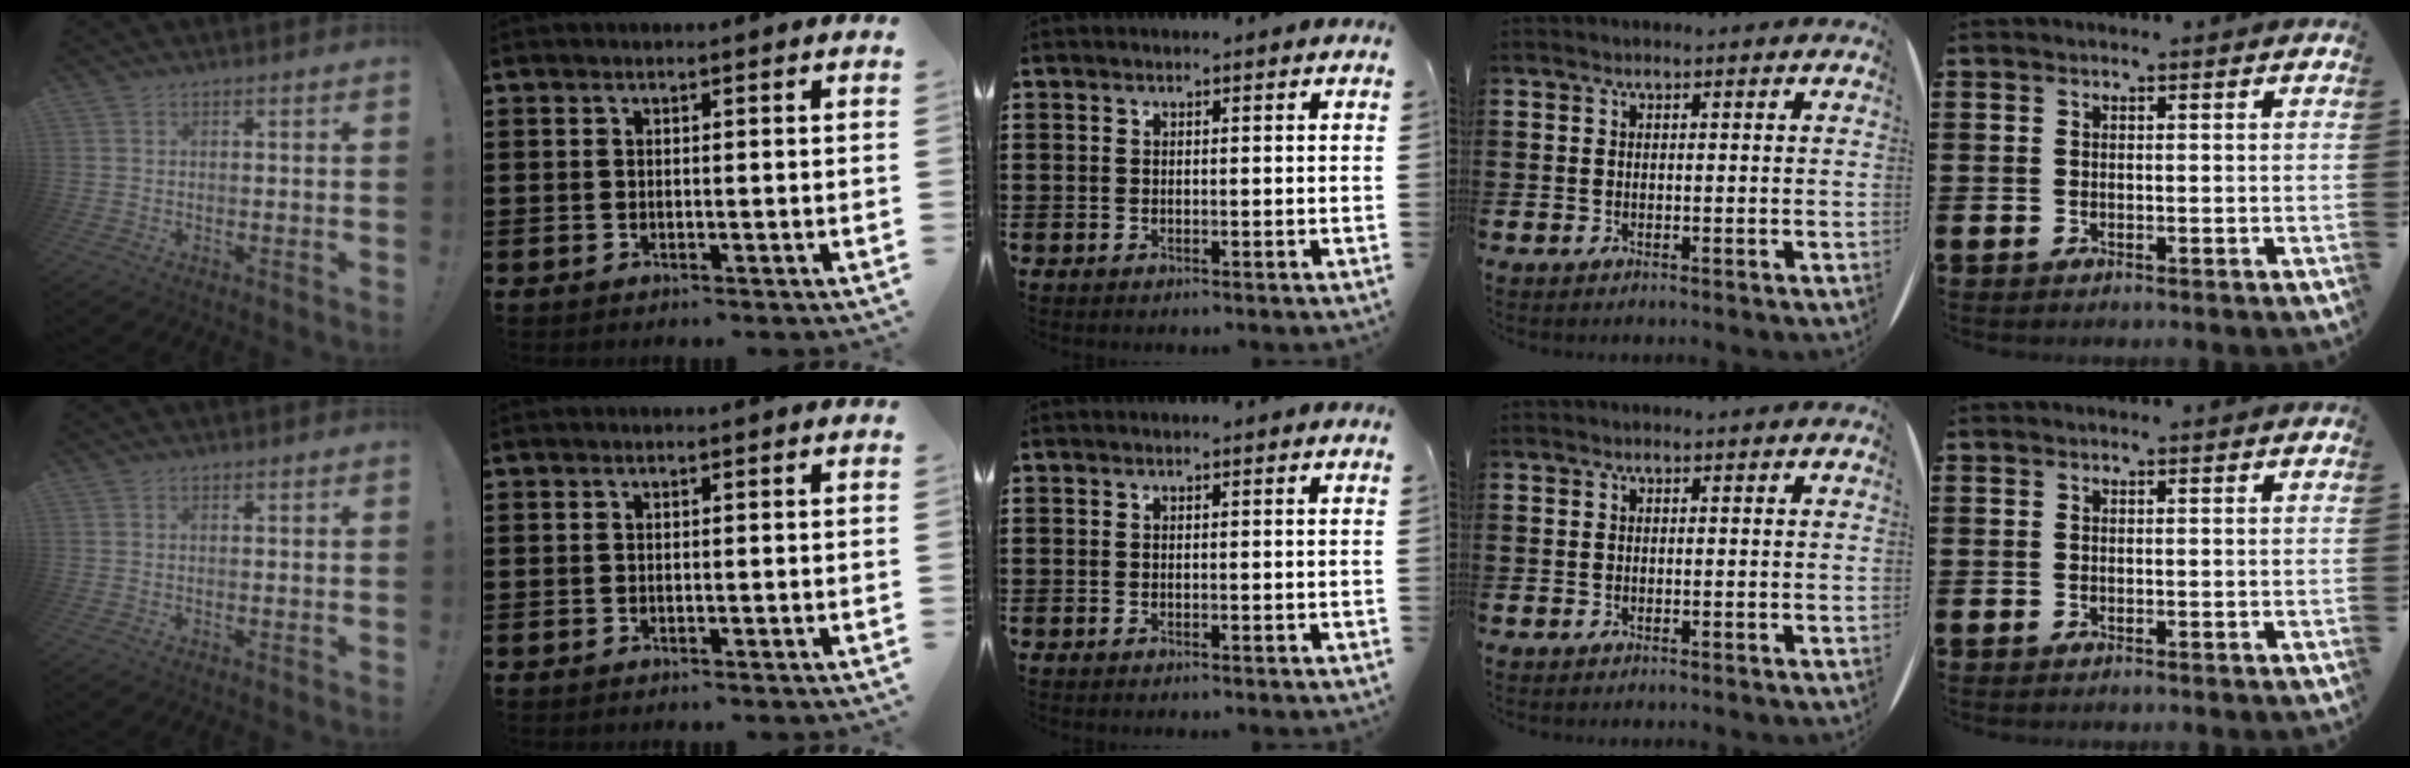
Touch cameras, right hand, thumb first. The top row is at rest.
{}